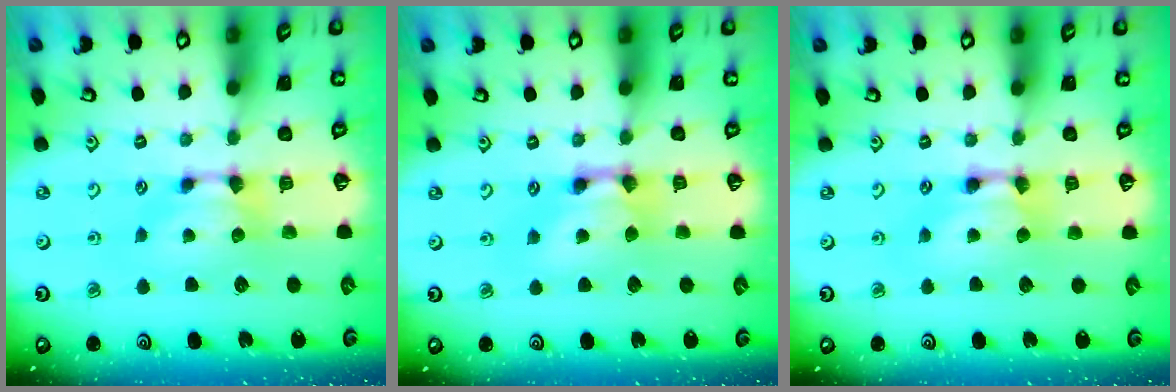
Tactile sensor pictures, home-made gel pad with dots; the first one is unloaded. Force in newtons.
{"total": 2.5, "press": 2.5, "slide": 0.2}
{"total": 2.2, "press": 2.2, "slide": 0.1}